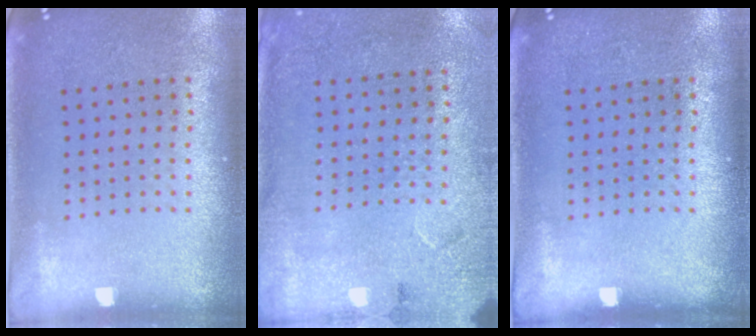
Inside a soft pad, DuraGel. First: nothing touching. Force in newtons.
{"total": 2.7, "press": 2.2, "slide": 1.6}
{"total": 0.0}